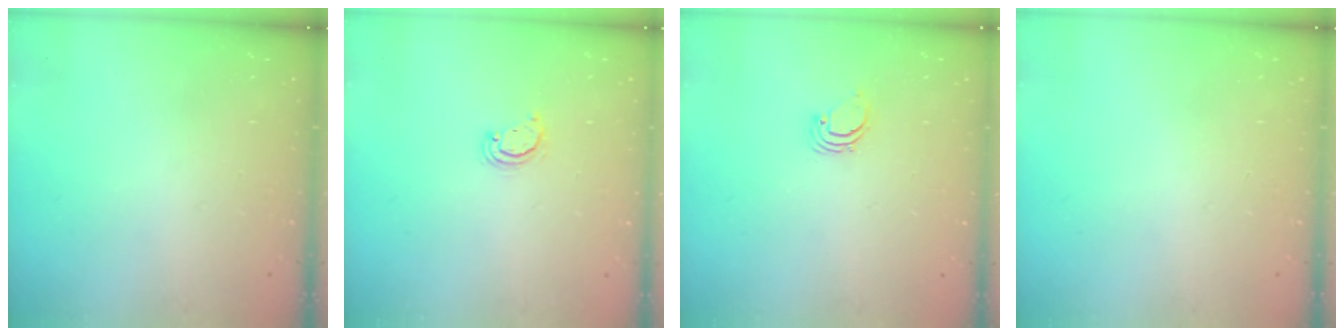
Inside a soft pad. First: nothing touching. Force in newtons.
{"total": 2.2, "press": 2.2, "slide": 0.3}
{"total": 1.7, "press": 1.7, "slide": 0.1}
{"total": 0.0}